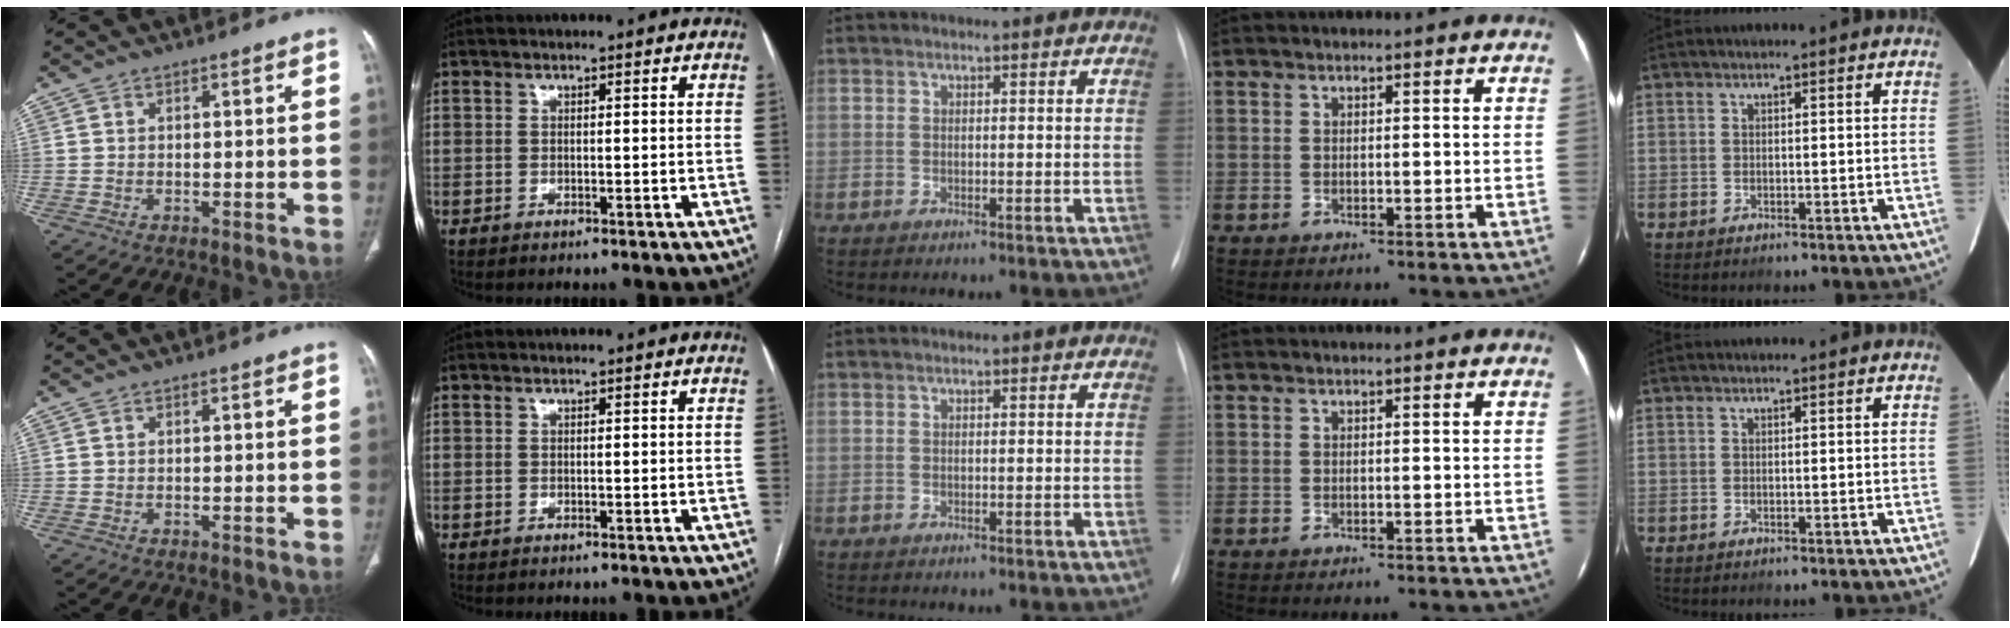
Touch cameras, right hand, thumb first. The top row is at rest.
{}